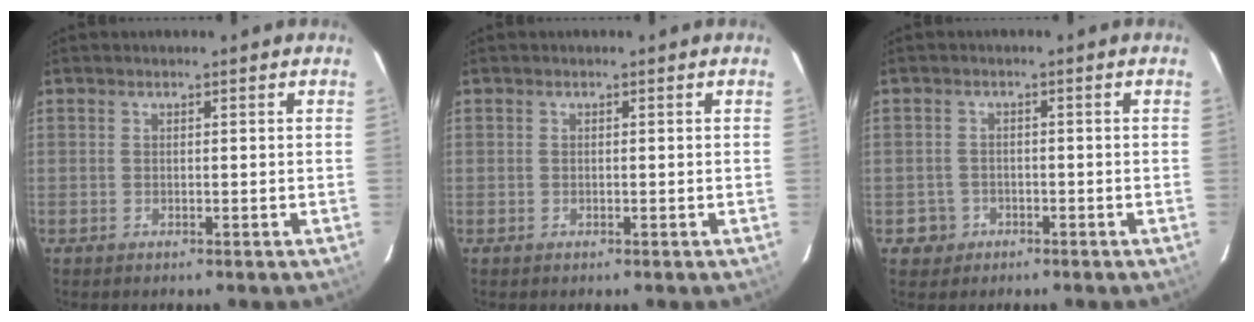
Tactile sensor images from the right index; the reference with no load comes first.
{"total": 0.0}
{"total": 3.4, "force": [-1.3, 3.1, 0.1], "torque": [-0.012, 0.013, -0.018]}